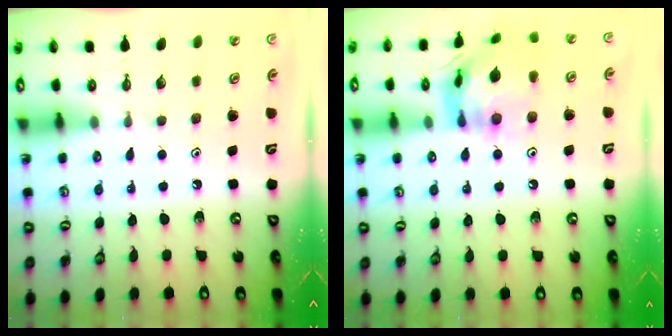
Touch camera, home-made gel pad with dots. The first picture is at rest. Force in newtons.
{"total": 15.8, "press": 15.7, "slide": 1.5}